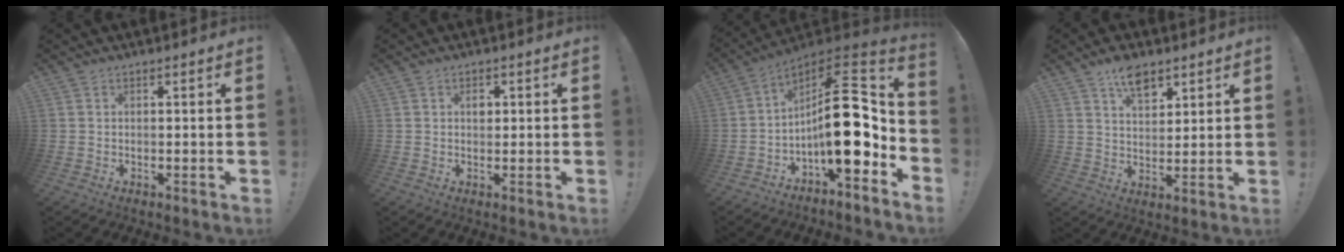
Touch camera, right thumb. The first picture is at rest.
{"total": 1.8, "force": [0.4, 1.4, 1.0], "torque": [-0.001, -0.004, 0.001]}
{"total": 20.9, "force": [-2.2, 8.4, 19.0], "torque": [-0.292, 0.004, -0.035]}
{"total": 8.5, "force": [5.5, 4.5, 4.7], "torque": [-0.067, -0.026, 0.099]}